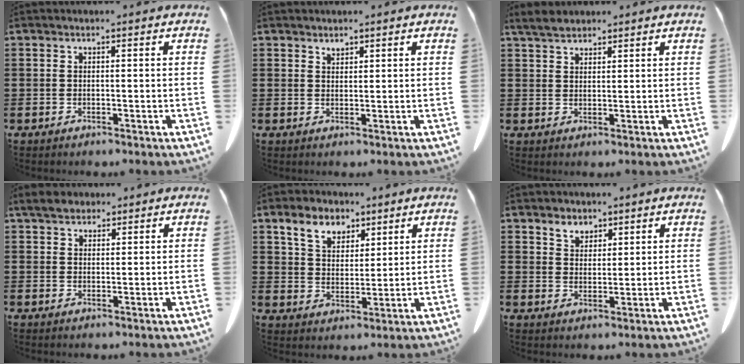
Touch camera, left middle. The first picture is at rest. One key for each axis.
{"total": 1.4, "fx": 1.3, "fy": 0.3, "fz": 0.2, "tx": -0.006, "ty": -0.003, "tz": 0.027}
{"total": 3.3, "fx": 2.7, "fy": 1.3, "fz": 1.4, "tx": -0.036, "ty": 0.003, "tz": 0.051}
{"total": 3.7, "fx": 3.0, "fy": 1.7, "fz": 1.3, "tx": -0.027, "ty": 0.001, "tz": 0.055}
{"total": 6.8, "fx": 4.7, "fy": 4.1, "fz": 2.6, "tx": -0.067, "ty": 0.004, "tz": 0.085}
{"total": 3.3, "fx": 2.7, "fy": 1.9, "fz": 0.5, "tx": -0.011, "ty": 0.002, "tz": 0.050}